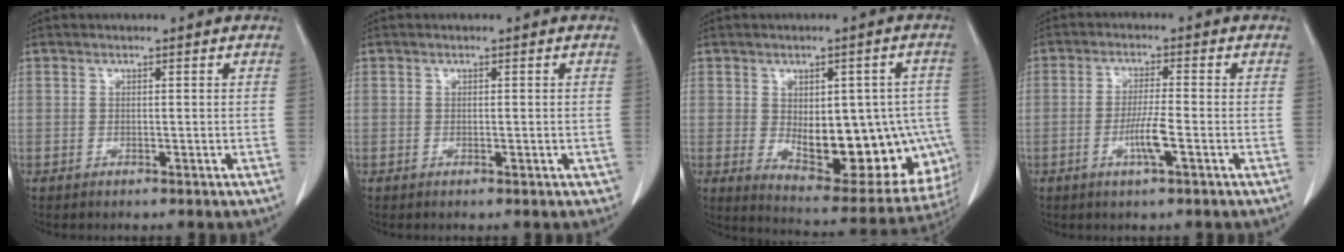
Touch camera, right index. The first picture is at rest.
{"total": 0.7, "force": [-0.3, 0.3, 0.6], "torque": [-0.009, -0.001, -0.002]}
{"total": 19.5, "force": [-3.4, 9.3, 16.8], "torque": [-0.177, 0.014, -0.014]}
{"total": 4.7, "force": [-1.8, 0.0, 4.4], "torque": [-0.085, -0.007, -0.034]}